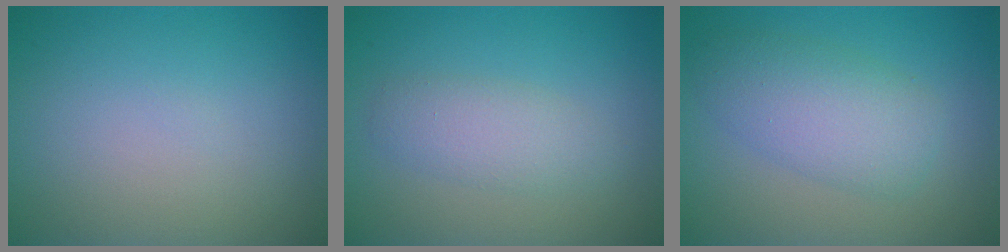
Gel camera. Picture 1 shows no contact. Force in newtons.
{"total": 2.7, "press": 2.7, "slide": 0.2}
{"total": 4.8, "press": 4.8, "slide": 0.1}